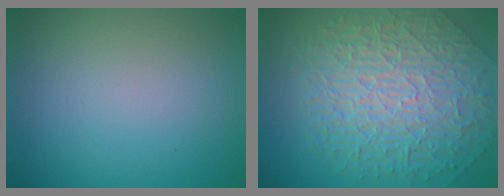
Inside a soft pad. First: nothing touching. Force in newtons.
{"total": 10.0, "press": 6.6, "slide": 7.5}